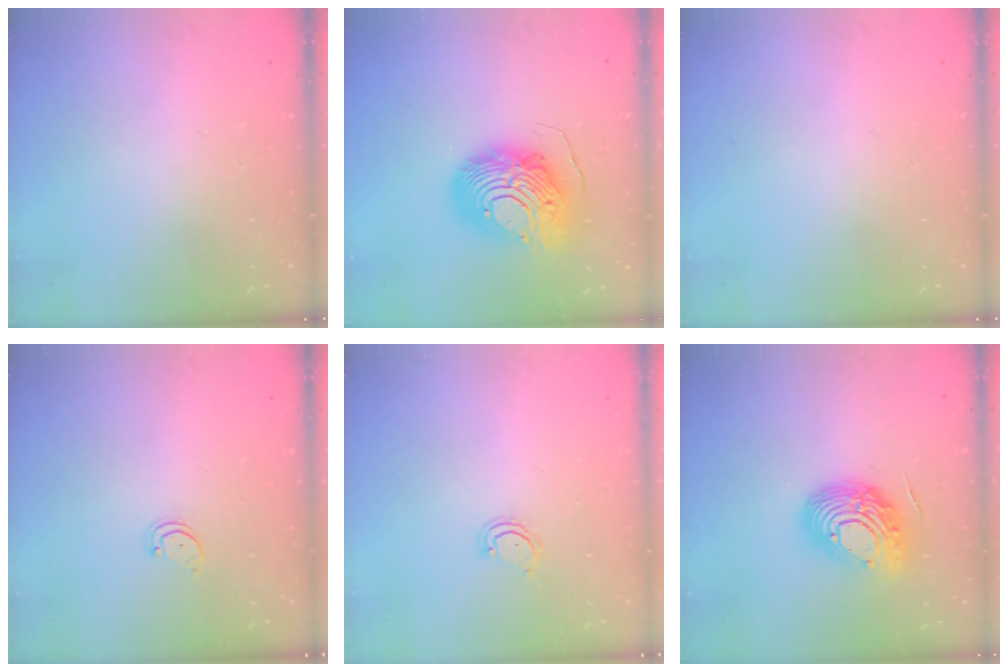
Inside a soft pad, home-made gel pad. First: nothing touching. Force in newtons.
{"total": 16.1, "press": 16.0, "slide": 1.4}
{"total": 0.0}
{"total": 1.8, "press": 1.7, "slide": 0.2}
{"total": 2.9, "press": 2.9, "slide": 0.3}
{"total": 16.5, "press": 16.4, "slide": 1.4}